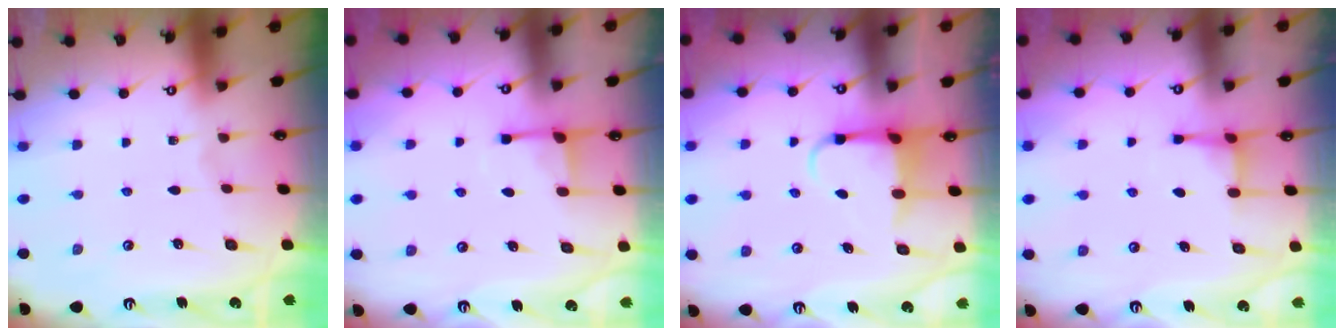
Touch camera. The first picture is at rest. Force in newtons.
{"total": 3.7, "press": 3.6, "slide": 0.8}
{"total": 3.7, "press": 3.6, "slide": 0.7}
{"total": 3.4, "press": 3.4, "slide": 0.5}